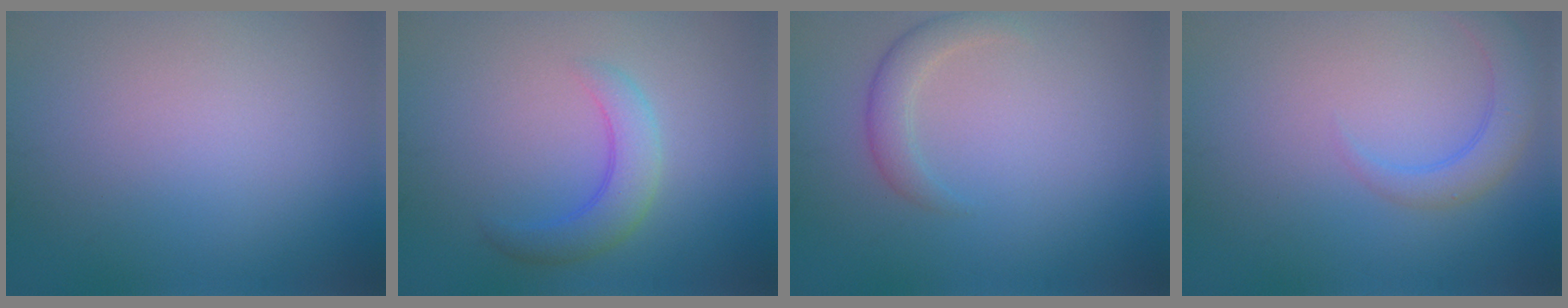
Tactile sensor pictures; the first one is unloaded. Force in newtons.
{"total": 3.3, "press": 3.3, "slide": 0.2}
{"total": 2.0, "press": 2.0, "slide": 0.1}
{"total": 3.0, "press": 3.0, "slide": 0.3}